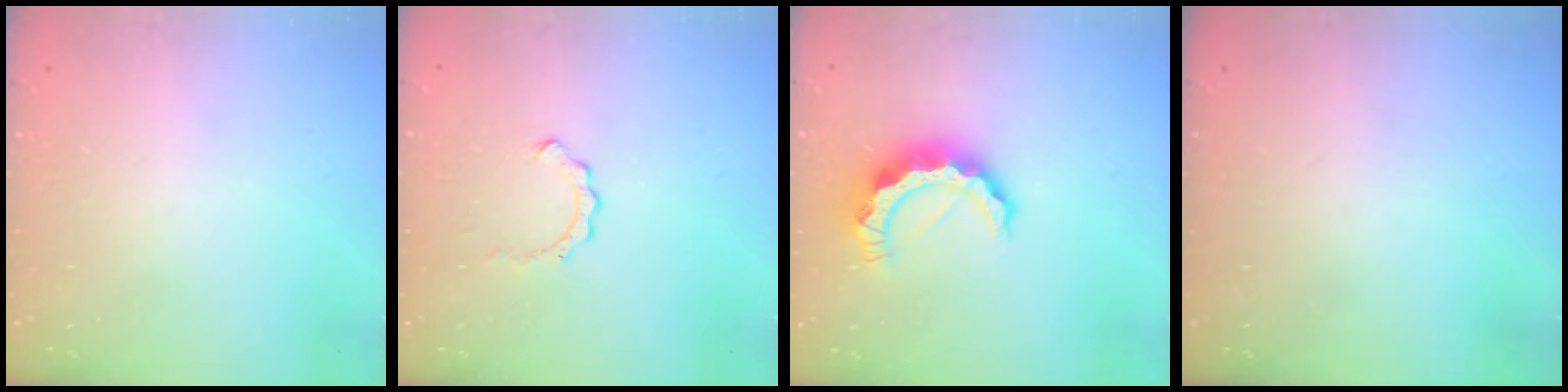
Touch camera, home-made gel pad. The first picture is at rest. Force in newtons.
{"total": 2.6, "press": 2.6, "slide": 0.3}
{"total": 9.9, "press": 9.9, "slide": 0.9}
{"total": 0.0}